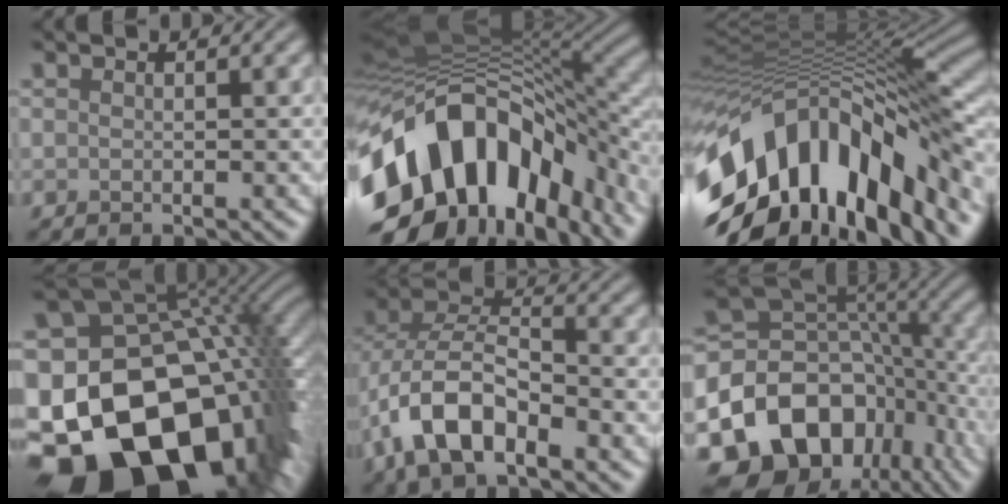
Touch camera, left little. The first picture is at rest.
{"total": 16.5, "force": [-6.3, 10.3, 11.2], "torque": [-0.208, -0.011, -0.097]}
{"total": 16.5, "force": [-6.8, 8.9, 12.2], "torque": [-0.213, 0.002, -0.118]}
{"total": 21.8, "force": [-7.0, 14.9, 14.4], "torque": [-0.279, -0.035, -0.091]}
{"total": 8.8, "force": [-3.7, 4.7, 6.5], "torque": [-0.127, 0.008, -0.078]}
{"total": 15.2, "force": [-7.1, 11.0, 7.6], "torque": [-0.156, 0.002, -0.119]}